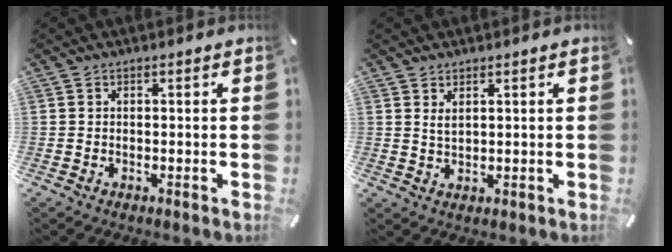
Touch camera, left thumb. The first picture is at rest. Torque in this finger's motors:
{"motor_torque": [0.23, -0.07, 0.26, -0.19, 0.01]}